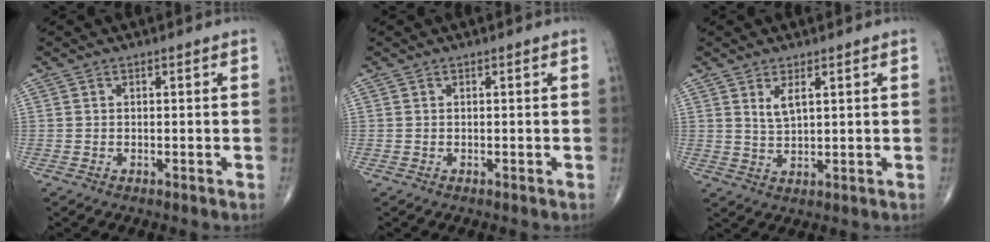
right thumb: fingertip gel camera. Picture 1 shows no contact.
{"total": 0.0}
{"total": 3.6, "force": [1.7, 1.5, 2.8], "torque": [-0.051, -0.012, 0.036]}